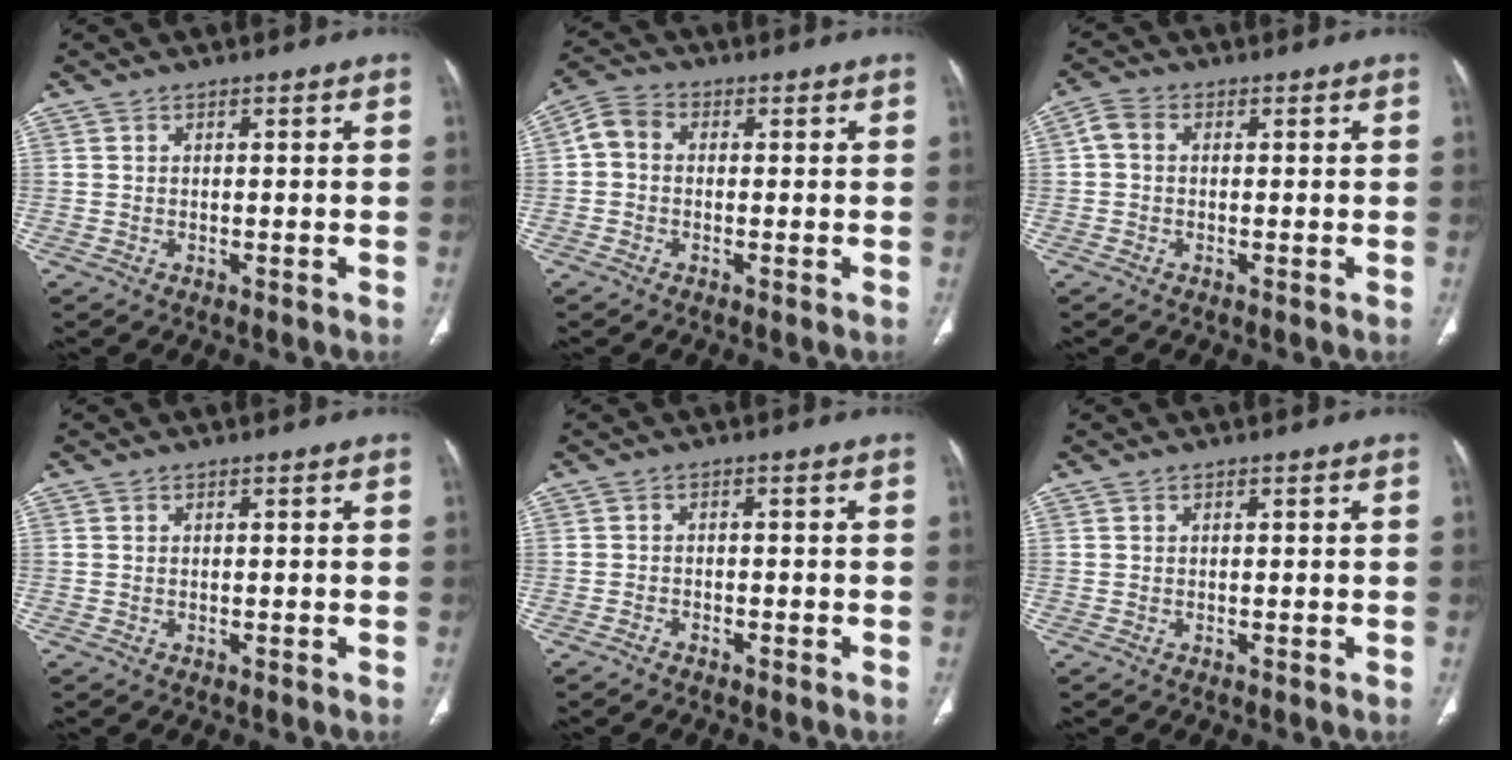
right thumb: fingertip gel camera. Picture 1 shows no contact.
{"total": 4.5, "force": [0.2, 3.5, 2.7], "torque": [-0.047, 0.012, -0.011]}
{"total": 2.9, "force": [0.3, 2.2, 1.9], "torque": [-0.037, 0.007, -0.003]}
{"total": 0.0}
{"total": 1.2, "force": [-1.1, 0.4, 0.5], "torque": [-0.014, 0.006, -0.017]}
{"total": 0.0}